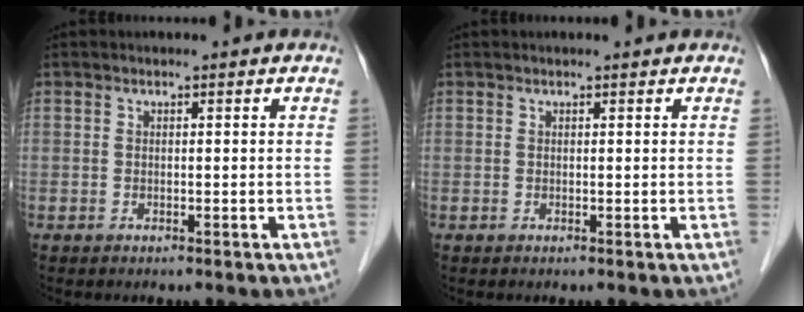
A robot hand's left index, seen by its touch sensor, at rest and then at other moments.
{"total": 1.3, "force": [1.2, 0.2, 0.6], "torque": [-0.008, 0.014, 0.016]}